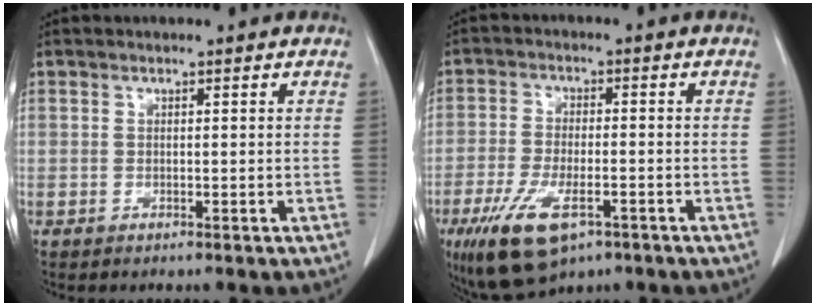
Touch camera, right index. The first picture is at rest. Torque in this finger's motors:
{"motor_torque": [1.36, -0.78, 0.58, 0.17]}